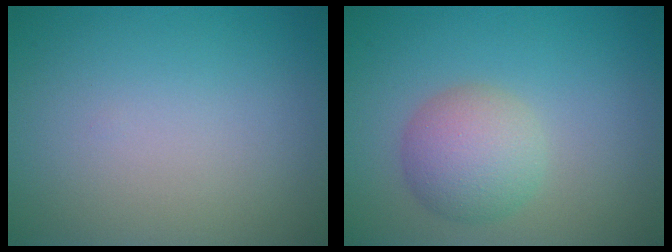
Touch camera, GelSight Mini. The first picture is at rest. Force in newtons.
{"total": 4.1, "press": 4.1, "slide": 0.1}